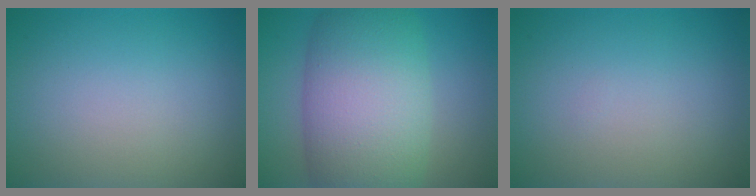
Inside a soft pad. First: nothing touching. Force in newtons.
{"total": 11.2, "press": 11.2, "slide": 0.4}
{"total": 0.0}